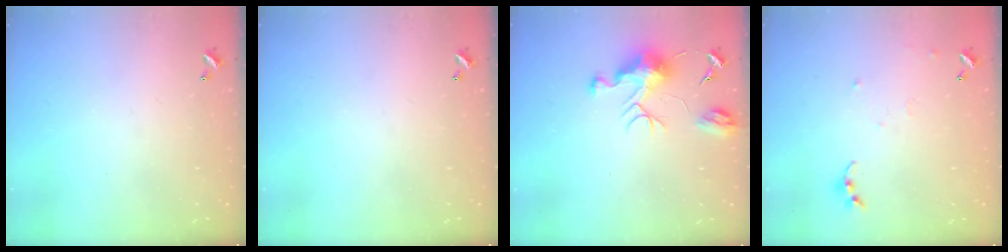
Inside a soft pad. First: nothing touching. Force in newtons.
{"total": 0.0}
{"total": 9.5, "press": 9.5, "slide": 0.4}
{"total": 7.4, "press": 7.4, "slide": 0.8}